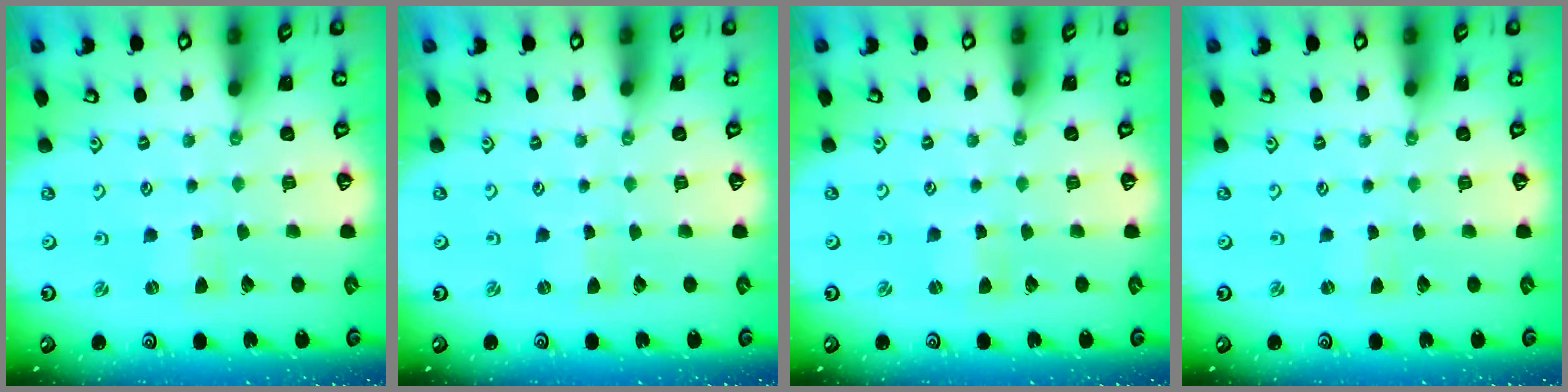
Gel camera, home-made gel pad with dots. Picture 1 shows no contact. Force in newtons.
{"total": 0.0}
{"total": 0.9, "press": 0.8, "slide": 0.2}
{"total": 0.0}